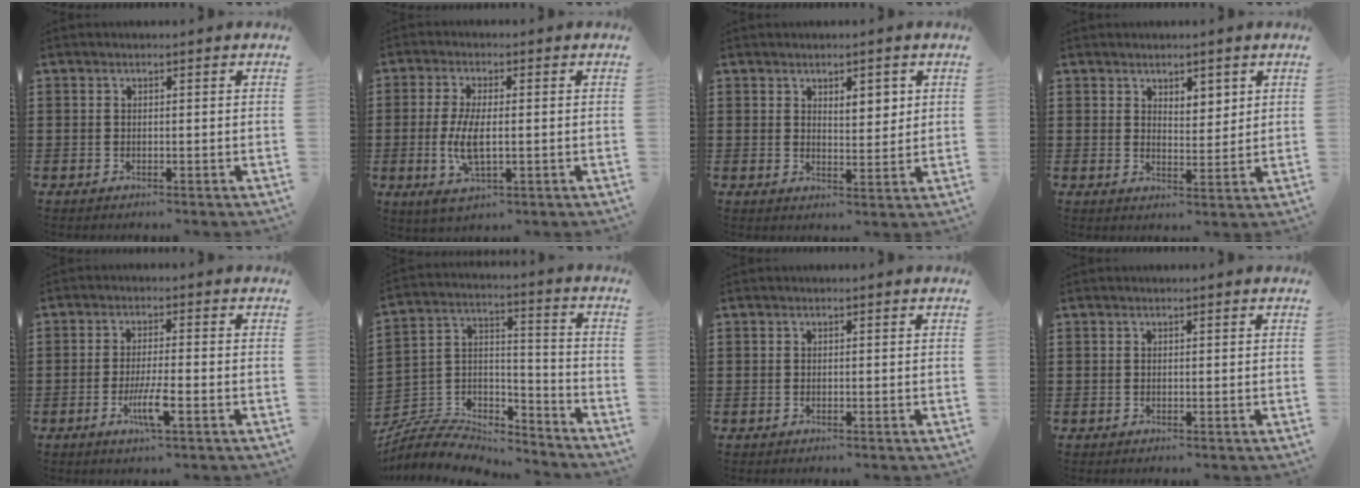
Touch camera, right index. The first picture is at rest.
{"total": 6.7, "force": [-0.8, 2.4, 6.2], "torque": [-0.144, -0.013, -0.022]}
{"total": 3.3, "force": [2.0, 1.7, 2.0], "torque": [-0.028, 0.003, 0.032]}
{"total": 3.1, "force": [2.5, 1.7, 0.6], "torque": [-0.011, 0.004, 0.046]}
{"total": 5.3, "force": [-2.2, 0.7, 4.8], "torque": [-0.092, -0.011, -0.040]}
{"total": 7.6, "force": [-7.0, 2.4, 1.7], "torque": [-0.045, 0.007, -0.142]}
{"total": 0.0}
{"total": 0.0}